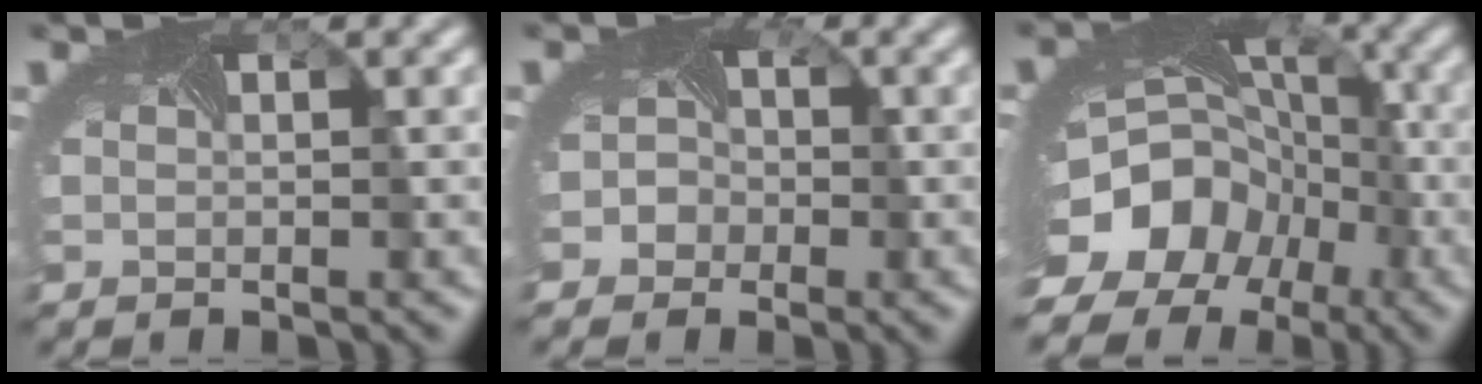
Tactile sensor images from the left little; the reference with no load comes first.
{"total": 4.1, "force": [-1.8, 3.6, 1.0], "torque": [0.007, 0.006, -0.043]}
{"total": 14.4, "force": [-6.5, 11.4, 6.1], "torque": [-0.118, -0.042, -0.110]}